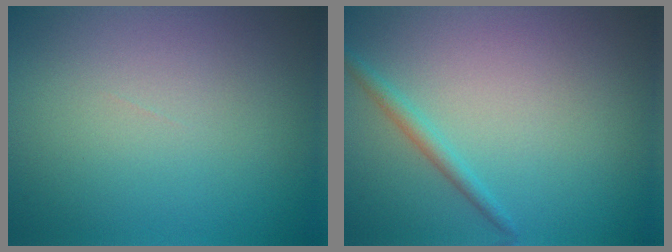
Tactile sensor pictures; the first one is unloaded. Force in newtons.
{"total": 1.4, "press": 1.4, "slide": 0.1}